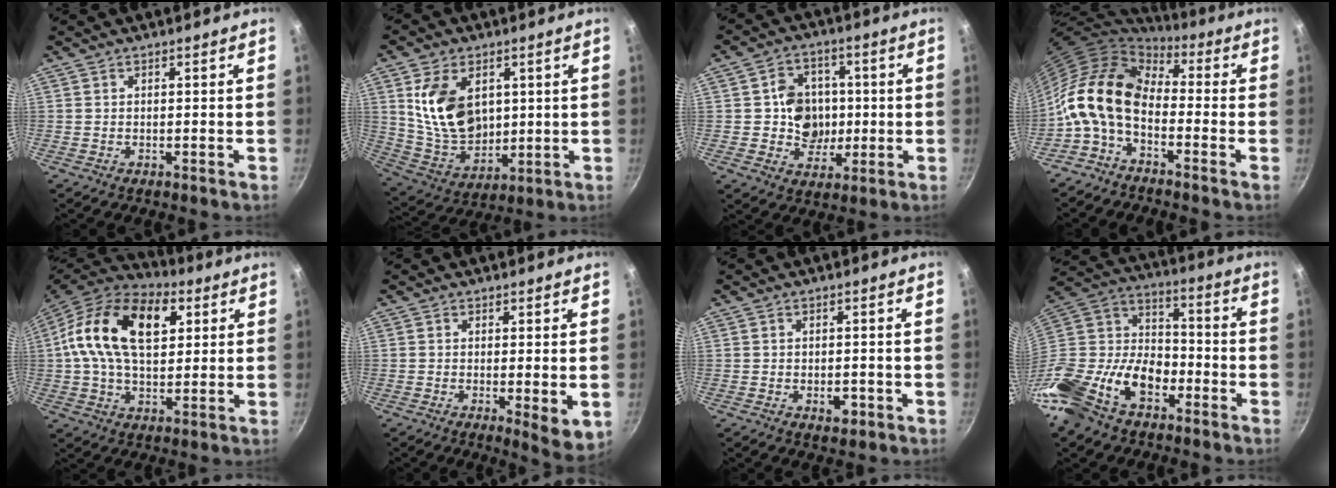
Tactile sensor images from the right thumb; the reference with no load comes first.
{"total": 15.4, "force": [3.8, 10.6, 10.6], "torque": [-0.163, -0.030, 0.087]}
{"total": 10.1, "force": [0.1, 9.0, 4.6], "torque": [-0.030, 0.003, 0.002]}
{"total": 14.0, "force": [-2.0, 8.6, 10.8], "torque": [-0.193, 0.031, -0.058]}
{"total": 20.5, "force": [5.3, 12.3, 15.5], "torque": [-0.259, 0.007, 0.073]}
{"total": 5.9, "force": [-0.8, 1.3, 5.7], "torque": [-0.078, -0.018, -0.009]}
{"total": 3.1, "force": [-1.1, 1.8, 2.2], "torque": [-0.024, 0.004, -0.014]}
{"total": 21.8, "force": [-11.4, 13.5, 12.7], "torque": [-0.229, 0.076, -0.232]}